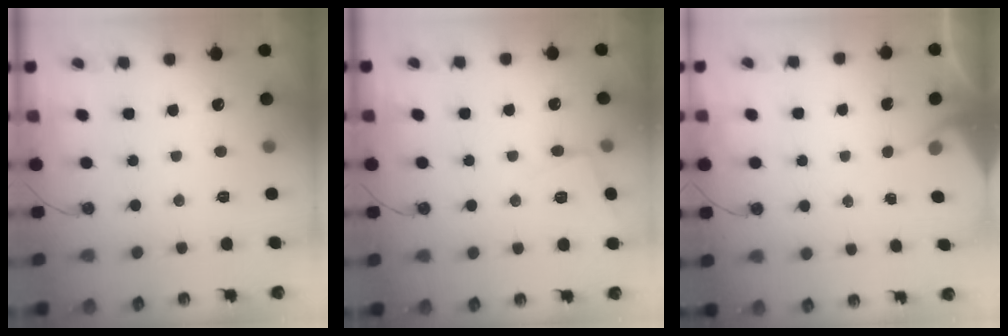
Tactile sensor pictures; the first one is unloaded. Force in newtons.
{"total": 5.5, "press": 5.4, "slide": 0.7}
{"total": 3.0, "press": 3.0, "slide": 0.5}